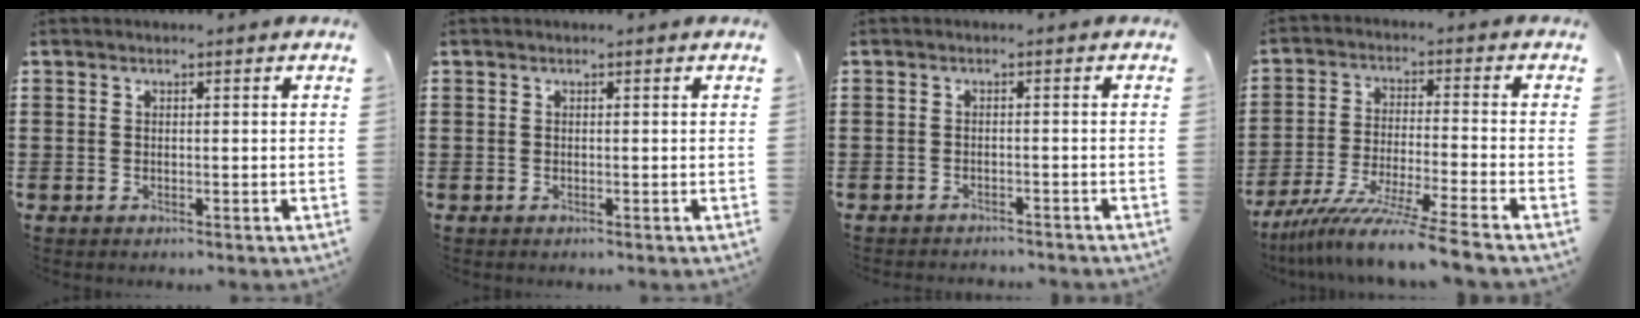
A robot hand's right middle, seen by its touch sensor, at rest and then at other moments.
{"total": 0.0}
{"total": 1.5, "force": [-1.5, -0.2, -0.1], "torque": [-0.011, 0.001, -0.031]}
{"total": 9.6, "force": [-8.4, -0.9, 4.4], "torque": [-0.085, -0.015, -0.164]}